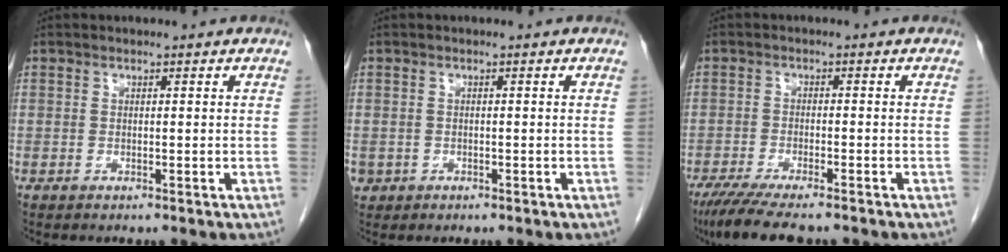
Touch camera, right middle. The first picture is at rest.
{"total": 1.4, "force": [-0.5, 1.3, 0.3], "torque": [-0.003, 0.004, -0.002]}
{"total": 9.1, "force": [-7.4, 1.2, 5.1], "torque": [-0.082, -0.020, -0.118]}